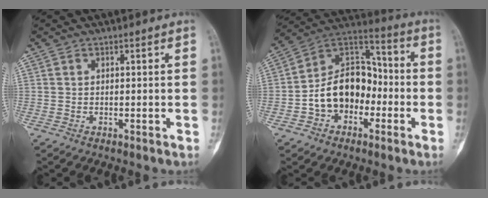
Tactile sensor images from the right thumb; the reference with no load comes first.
{"total": 15.1, "force": [-3.6, 11.0, 9.8], "torque": [-0.125, 0.053, -0.072]}